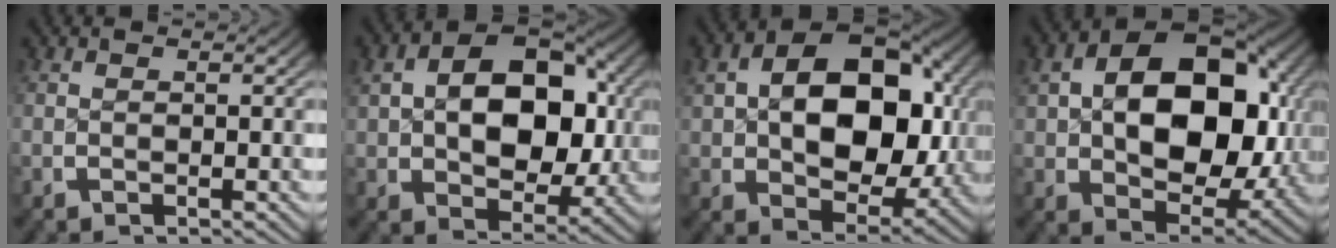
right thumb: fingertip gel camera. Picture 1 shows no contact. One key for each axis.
{"total": 12.1, "fx": 1.4, "fy": 8.0, "fz": 8.9, "tx": -0.161, "ty": -0.017, "tz": 0.034}
{"total": 14.5, "fx": 1.7, "fy": 9.5, "fz": 10.8, "tx": -0.192, "ty": -0.019, "tz": 0.041}
{"total": 16.2, "fx": 1.7, "fy": 10.5, "fz": 12.2, "tx": -0.213, "ty": -0.025, "tz": 0.044}